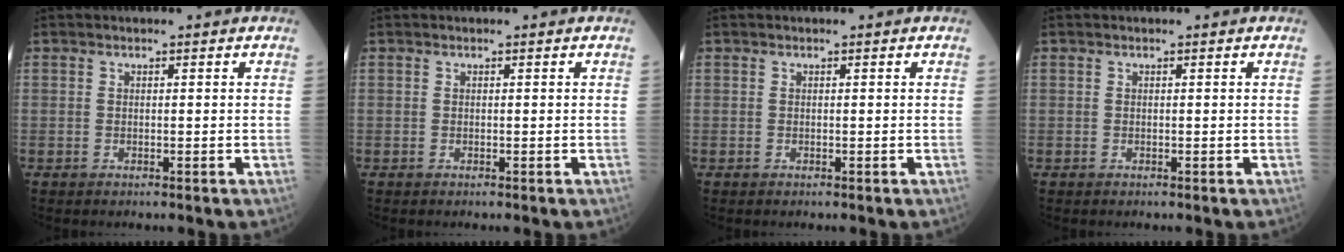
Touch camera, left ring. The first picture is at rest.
{"total": 0.0}
{"total": 0.0}
{"total": 0.0}